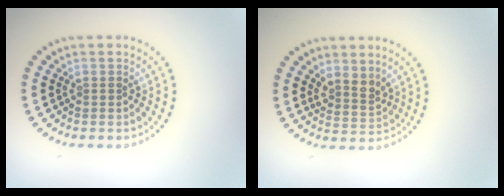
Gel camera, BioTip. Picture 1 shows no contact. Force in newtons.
{"total": 2.1, "press": 1.6, "slide": 1.2}